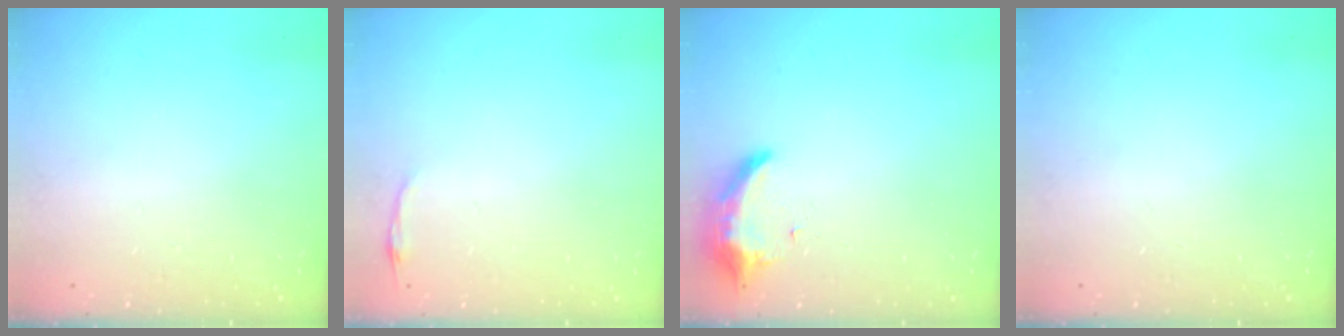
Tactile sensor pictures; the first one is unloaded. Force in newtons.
{"total": 2.8, "press": 2.8, "slide": 0.6}
{"total": 8.3, "press": 8.3, "slide": 0.1}
{"total": 0.0}